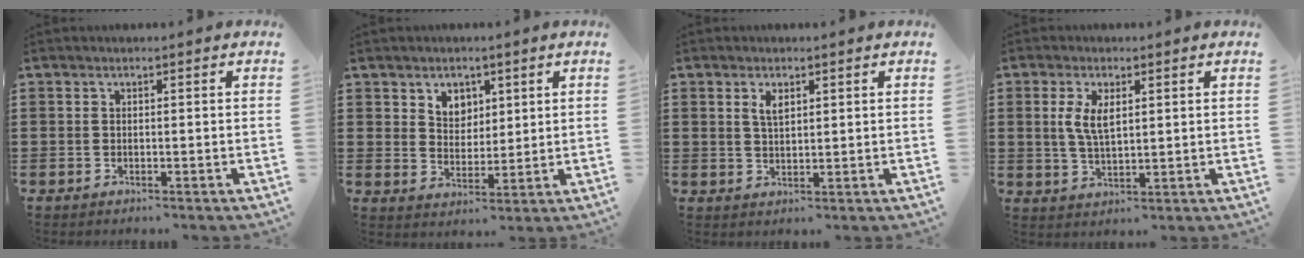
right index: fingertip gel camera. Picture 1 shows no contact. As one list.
[{"total": 4.4, "force": [2.8, 3.2, 0.8], "torque": [-0.031, 0.009, 0.052]}, {"total": 2.5, "force": [1.3, 1.1, 1.8], "torque": [-0.039, 0.003, 0.023]}, {"total": 4.7, "force": [1.2, 2.0, 4.0], "torque": [-0.086, 0.005, 0.019]}]